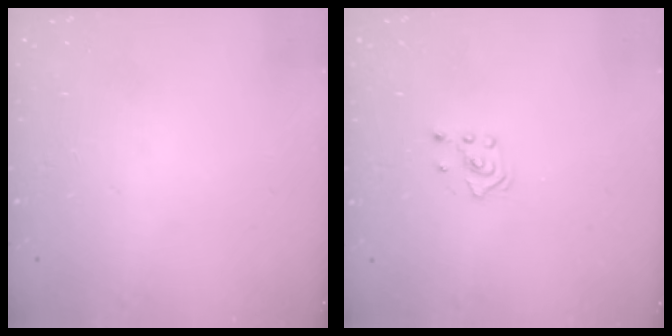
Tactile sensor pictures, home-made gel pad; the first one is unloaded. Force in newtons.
{"total": 2.4, "press": 2.2, "slide": 0.8}